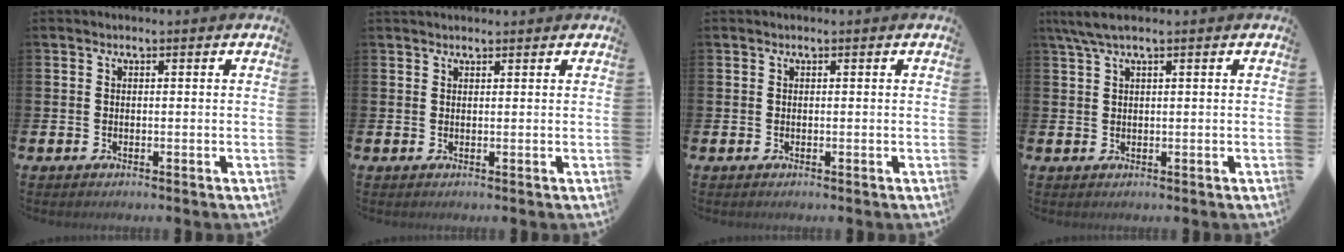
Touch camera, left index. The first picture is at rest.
{"total": 1.1, "force": [1.1, 0.3, 0.2], "torque": [0.005, 0.000, 0.018]}
{"total": 0.0}
{"total": 2.9, "force": [1.9, 0.2, 2.2], "torque": [-0.045, 0.003, 0.034]}